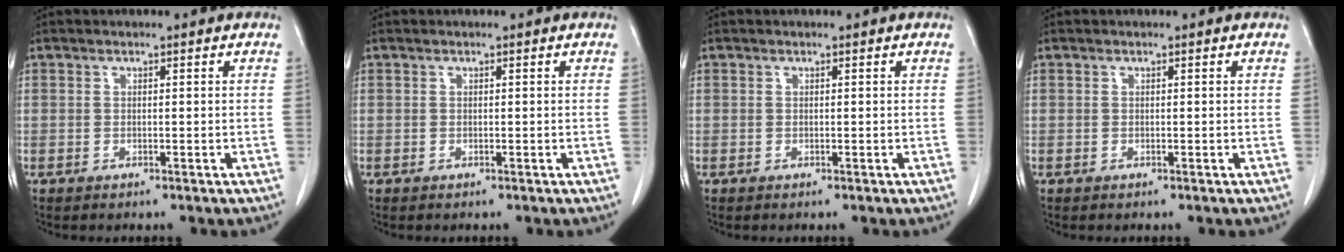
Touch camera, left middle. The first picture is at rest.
{"total": 0.0}
{"total": 0.0}
{"total": 0.0}